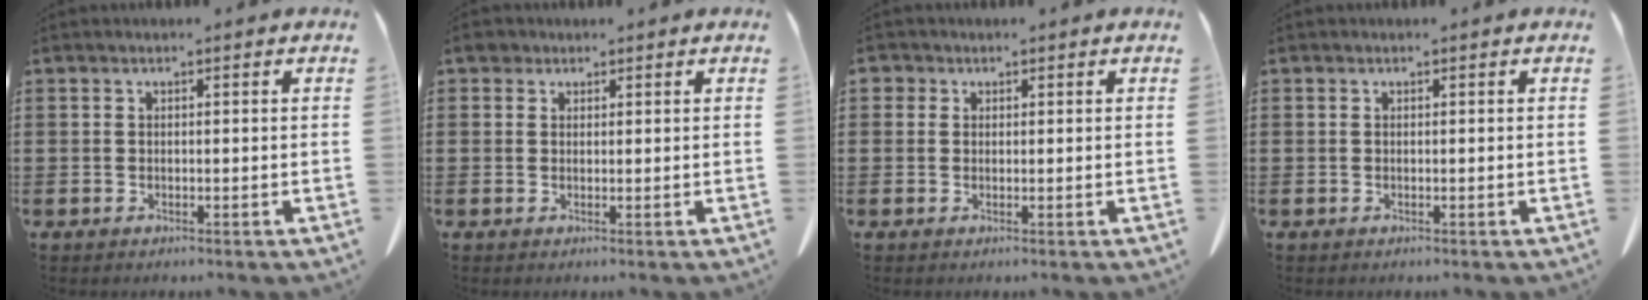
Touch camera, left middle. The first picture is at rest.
{"total": 2.0, "force": [1.5, 1.2, 0.5], "torque": [-0.017, 0.008, 0.028]}
{"total": 1.3, "force": [0.6, 1.1, 0.2], "torque": [-0.009, 0.006, 0.011]}
{"total": 0.0}